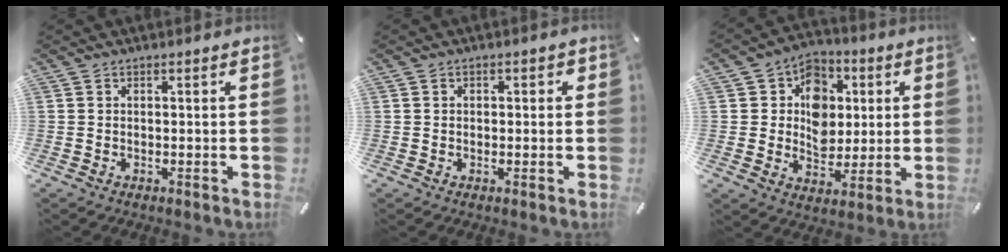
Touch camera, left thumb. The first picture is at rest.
{"total": 1.3, "force": [-0.2, 1.1, 0.7], "torque": [-0.015, 0.006, -0.006]}
{"total": 11.2, "force": [1.0, 9.9, 5.1], "torque": [-0.071, 0.003, 0.023]}